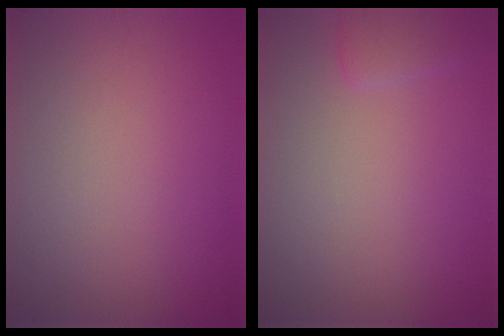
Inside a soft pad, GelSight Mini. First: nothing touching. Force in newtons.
{"total": 1.6, "press": 1.5, "slide": 0.2}